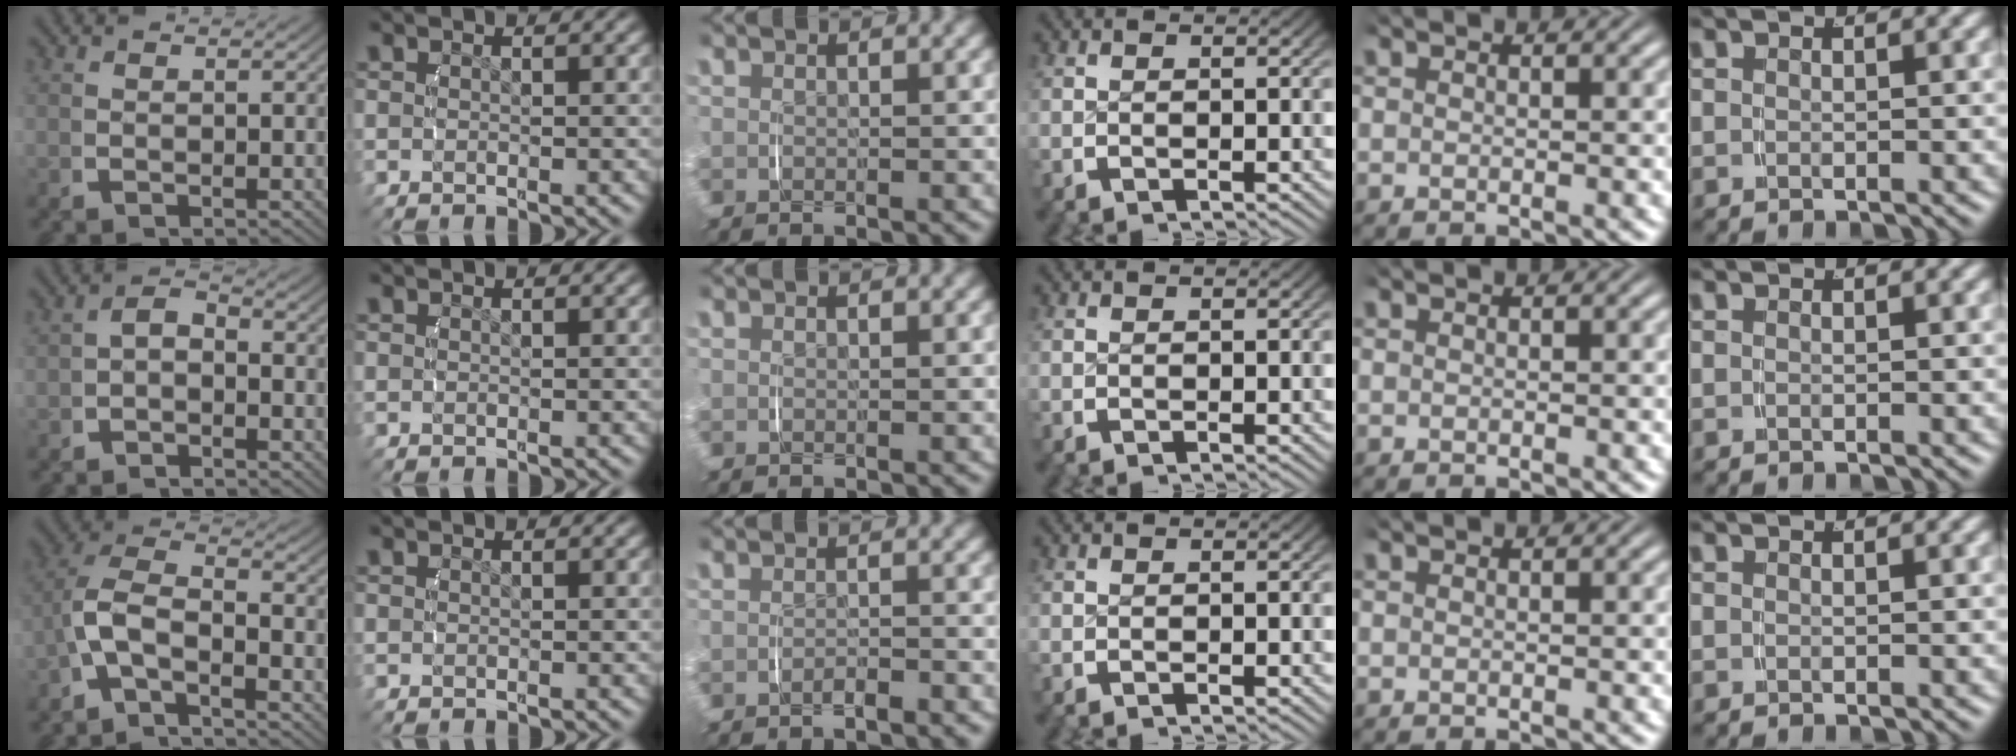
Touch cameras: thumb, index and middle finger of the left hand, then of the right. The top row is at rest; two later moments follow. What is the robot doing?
{"motion": "lift_and_place", "object": "camera"}